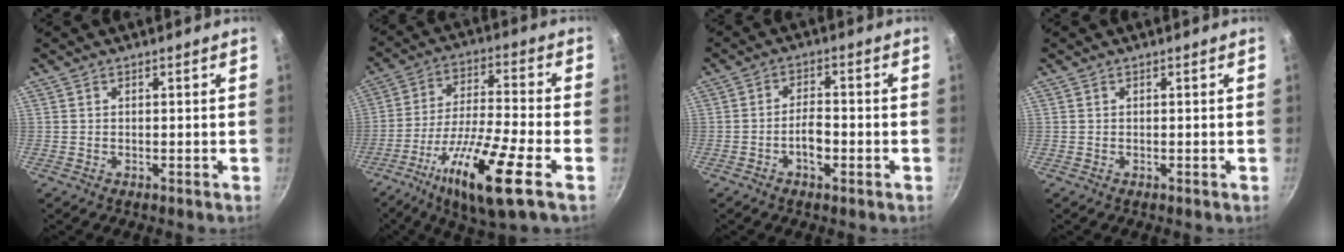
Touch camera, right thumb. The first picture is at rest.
{"total": 17.6, "force": [-8.1, 2.9, 15.4], "torque": [-0.284, 0.025, -0.149]}
{"total": 4.7, "force": [-1.8, 2.0, 3.9], "torque": [-0.063, 0.019, -0.032]}
{"total": 0.0}